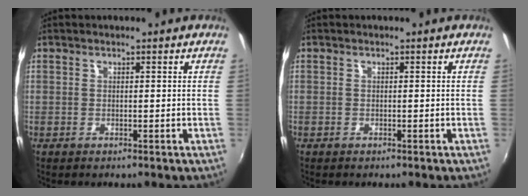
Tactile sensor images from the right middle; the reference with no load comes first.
{"total": 0.0}